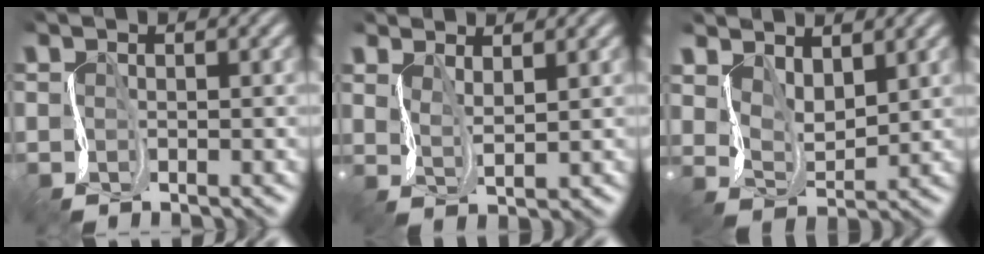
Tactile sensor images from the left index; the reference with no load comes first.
{"total": 2.2, "force": [1.9, 0.5, 0.9], "torque": [-0.029, -0.001, 0.041]}
{"total": 3.3, "force": [2.5, 1.6, 1.6], "torque": [-0.047, -0.007, 0.049]}